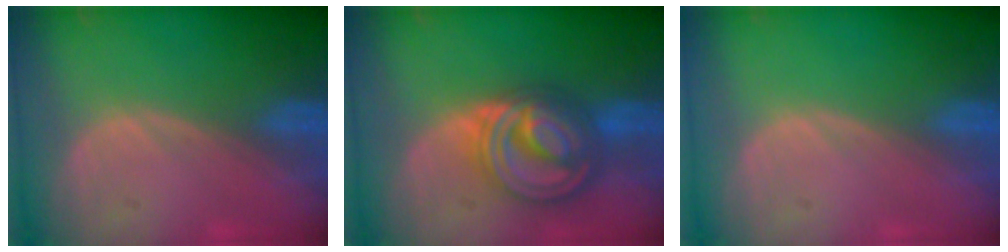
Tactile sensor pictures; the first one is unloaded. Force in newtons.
{"total": 9.2, "press": 9.2, "slide": 0.6}
{"total": 0.0}